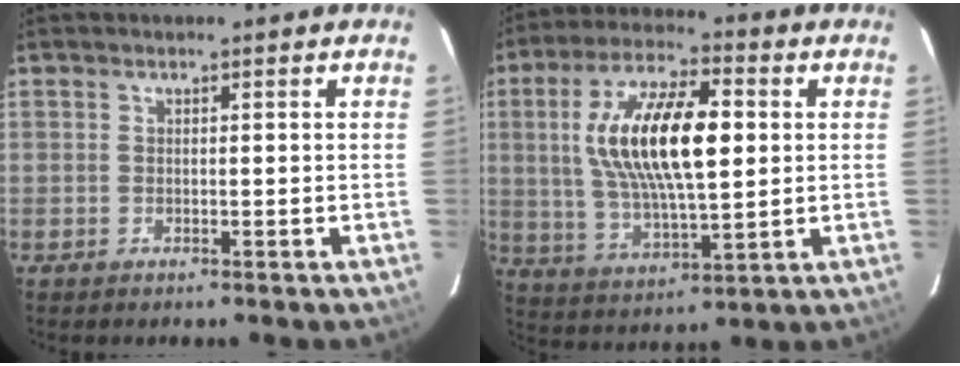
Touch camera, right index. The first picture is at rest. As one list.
[{"total": 18.7, "force": [3.0, 7.1, 17.0], "torque": [-0.319, 0.013, 0.059]}]